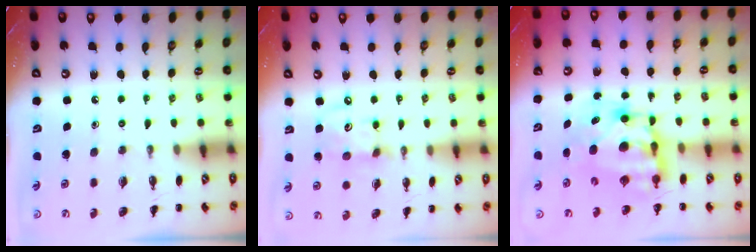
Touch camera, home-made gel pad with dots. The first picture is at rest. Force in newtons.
{"total": 5.7, "press": 5.7, "slide": 0.5}
{"total": 9.7, "press": 9.3, "slide": 3.0}